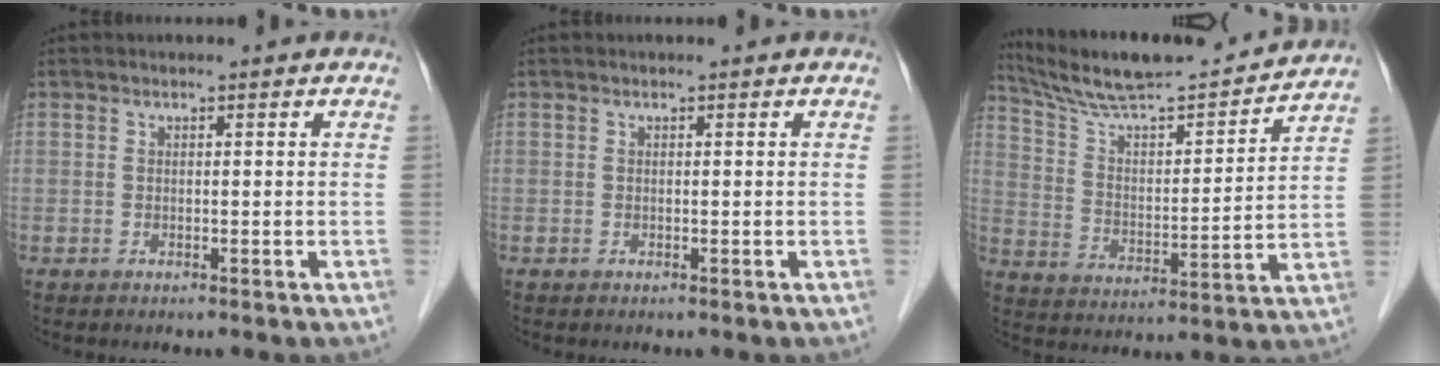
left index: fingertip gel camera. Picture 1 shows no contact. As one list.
[{"total": 0.0}, {"total": 18.4, "force": [17.1, 1.1, 6.7], "torque": [-0.120, 0.003, 0.276]}]